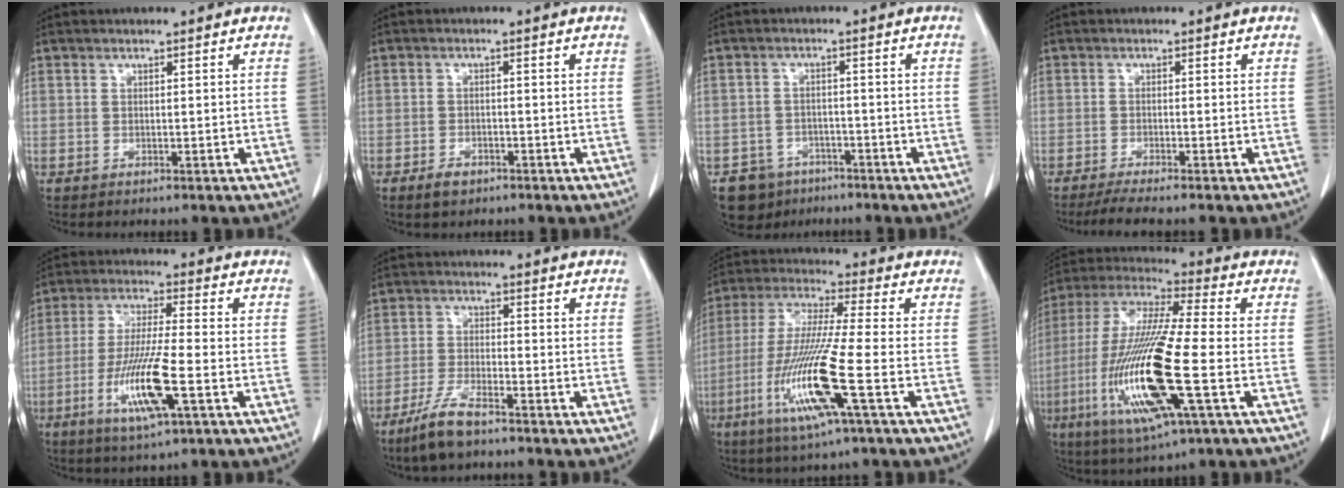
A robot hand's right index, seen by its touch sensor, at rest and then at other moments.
{"total": 2.6, "force": [-1.8, 1.4, 1.3], "torque": [-0.023, 0.002, -0.024]}
{"total": 6.0, "force": [-4.2, 4.3, 0.5], "torque": [-0.005, 0.008, -0.063]}
{"total": 5.2, "force": [-4.4, -0.1, 2.8], "torque": [-0.040, -0.012, -0.071]}
{"total": 11.6, "force": [-4.1, 0.7, 10.8], "torque": [-0.214, -0.018, -0.078]}
{"total": 6.7, "force": [-5.1, 1.2, 4.2], "torque": [-0.094, -0.012, -0.098]}
{"total": 14.6, "force": [-5.2, -0.6, 13.6], "torque": [-0.283, -0.023, -0.107]}
{"total": 20.0, "force": [-5.2, 1.6, 19.2], "torque": [-0.414, -0.025, -0.099]}